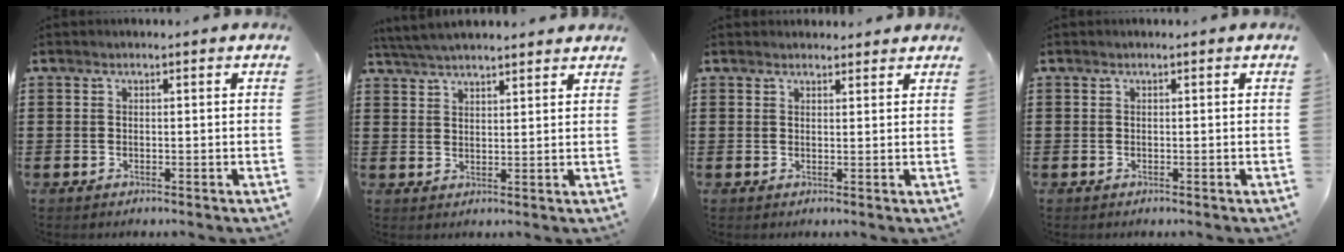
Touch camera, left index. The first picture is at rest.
{"total": 4.1, "force": [4.0, 0.1, 0.9], "torque": [-0.030, -0.006, 0.074]}
{"total": 1.6, "force": [1.5, 0.4, 0.0], "torque": [-0.004, 0.004, 0.029]}
{"total": 0.0}